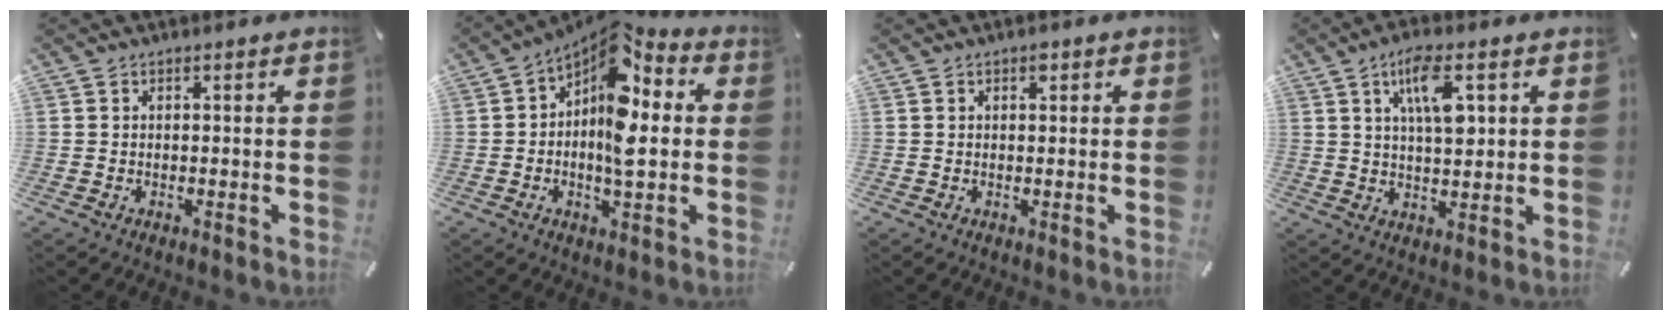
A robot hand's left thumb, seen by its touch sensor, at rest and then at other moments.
{"total": 13.4, "force": [3.0, 6.9, 11.1], "torque": [-0.193, -0.044, 0.049]}
{"total": 1.6, "force": [0.6, 1.0, 1.1], "torque": [-0.008, -0.002, 0.006]}
{"total": 9.5, "force": [3.6, 3.7, 8.0], "torque": [-0.139, -0.002, 0.058]}